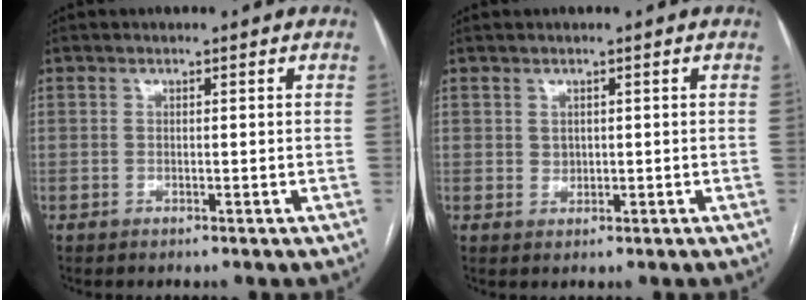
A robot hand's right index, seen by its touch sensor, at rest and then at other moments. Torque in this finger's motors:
{"motor_torque": [-0.03, -0.03, 0.08, 0.00]}